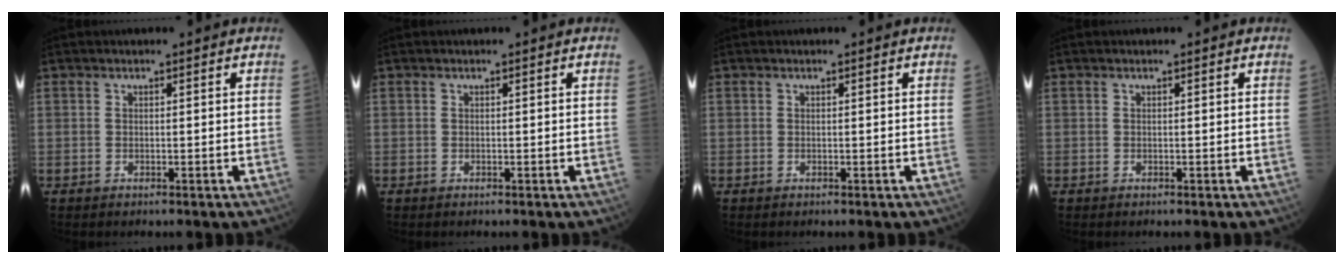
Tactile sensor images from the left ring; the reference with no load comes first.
{"total": 0.0}
{"total": 0.0}
{"total": 0.0}